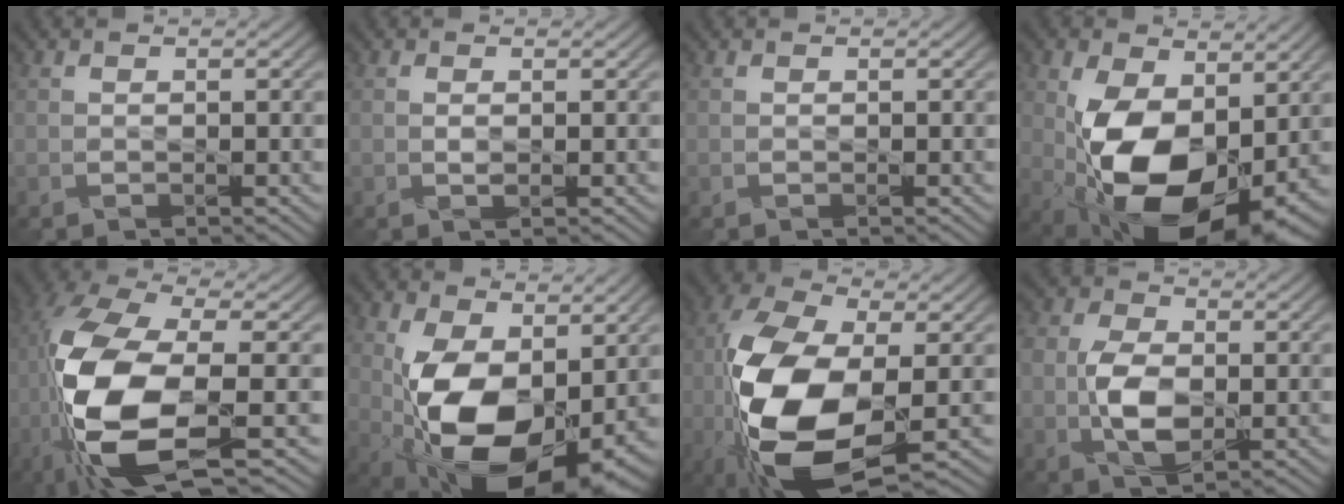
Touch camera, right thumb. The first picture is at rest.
{"total": 0.7, "force": [0.2, 0.0, 0.6], "torque": [-0.015, 0.002, 0.006]}
{"total": 0.0}
{"total": 15.5, "force": [-0.8, 9.0, 12.5], "torque": [-0.233, -0.027, -0.008]}
{"total": 15.5, "force": [-4.0, 5.7, 13.9], "torque": [-0.325, -0.015, -0.073]}
{"total": 15.5, "force": [-0.9, 8.9, 12.7], "torque": [-0.233, -0.028, -0.008]}
{"total": 16.0, "force": [-3.6, 7.6, 13.6], "torque": [-0.313, -0.014, -0.075]}
{"total": 6.8, "force": [-0.9, 4.0, 5.5], "torque": [-0.119, 0.002, -0.024]}